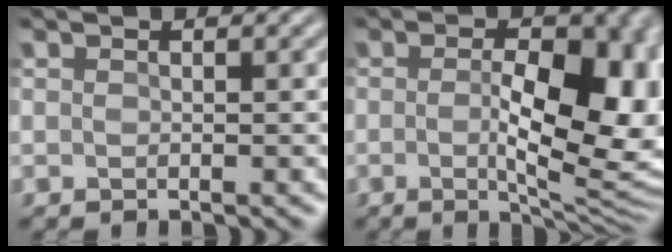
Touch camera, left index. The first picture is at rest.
{"total": 11.5, "force": [-0.5, 5.0, 10.4], "torque": [-0.121, -0.003, -0.005]}